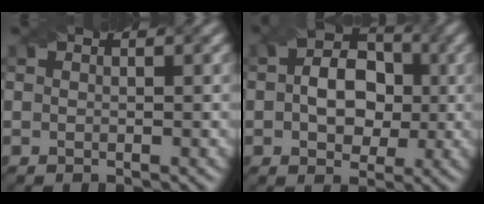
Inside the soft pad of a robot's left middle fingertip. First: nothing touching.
{"total": 6.1, "force": [0.1, 4.3, 4.3], "torque": [-0.071, 0.008, -0.006]}